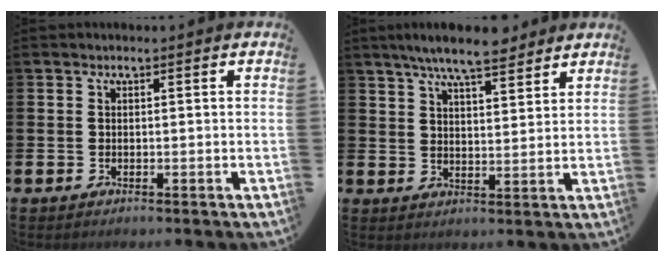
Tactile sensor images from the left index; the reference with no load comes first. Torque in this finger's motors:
{"motor_torque": [0.99, -1.15, 0.80, 0.21]}